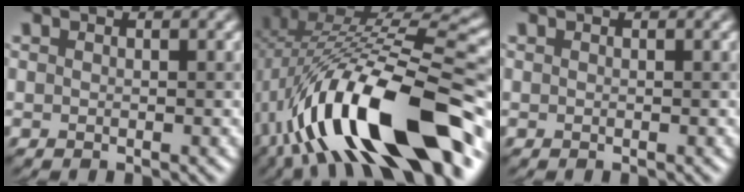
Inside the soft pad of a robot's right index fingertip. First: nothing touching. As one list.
[{"total": 16.0, "force": [-6.1, 5.9, 13.6], "torque": [-0.219, 0.024, -0.101]}, {"total": 0.0}]